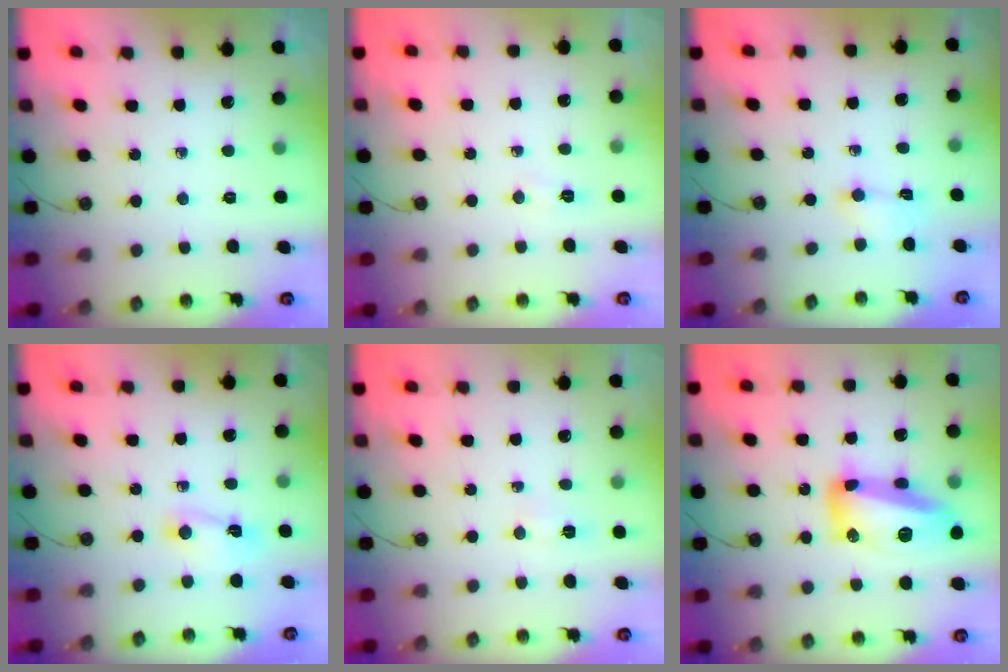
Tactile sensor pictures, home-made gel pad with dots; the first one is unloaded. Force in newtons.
{"total": 3.4, "press": 3.4, "slide": 0.5}
{"total": 2.6, "press": 2.5, "slide": 0.9}
{"total": 2.5, "press": 2.5, "slide": 0.3}
{"total": 2.9, "press": 2.7, "slide": 1.0}
{"total": 17.2, "press": 17.2, "slide": 0.9}